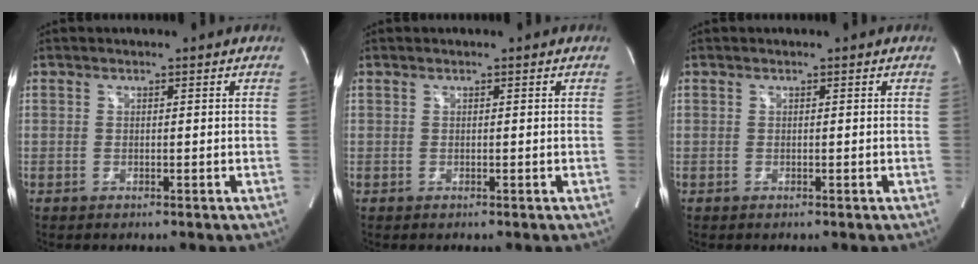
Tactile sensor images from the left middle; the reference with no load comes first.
{"total": 0.0}
{"total": 0.0}